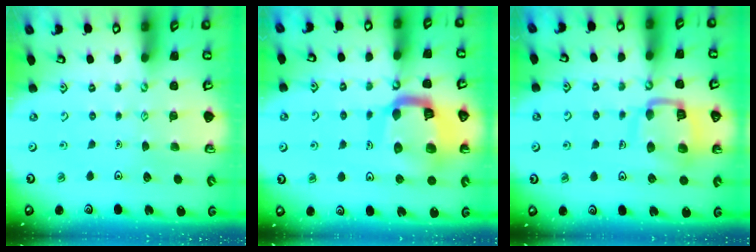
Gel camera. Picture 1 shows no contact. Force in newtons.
{"total": 15.6, "press": 15.6, "slide": 1.6}
{"total": 13.2, "press": 13.2, "slide": 1.4}